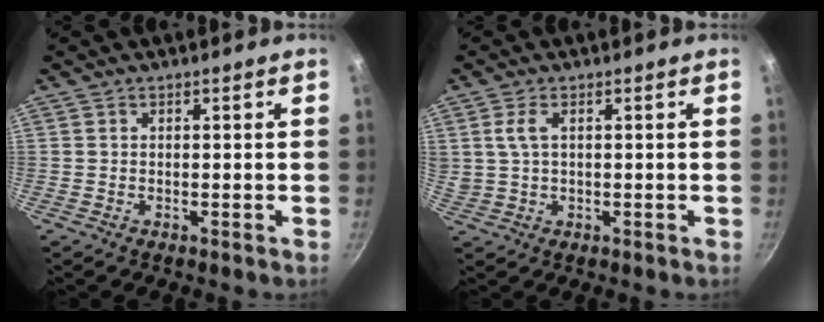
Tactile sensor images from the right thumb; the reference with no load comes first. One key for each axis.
{"total": 3.5, "fx": 0.9, "fy": 1.8, "fz": 2.9, "tx": -0.056, "ty": 0.004, "tz": 0.023}